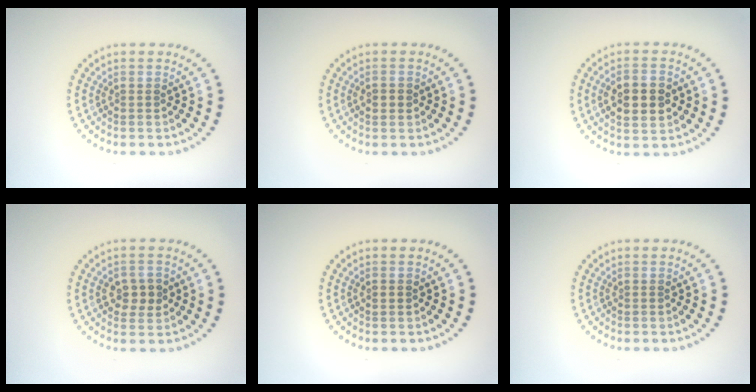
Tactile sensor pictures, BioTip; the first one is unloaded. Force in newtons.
{"total": 1.6, "press": 1.6, "slide": 0.1}
{"total": 5.1, "press": 5.1, "slide": 0.2}
{"total": 2.4, "press": 2.4, "slide": 0.3}
{"total": 0.7, "press": 0.7, "slide": 0.1}
{"total": 0.0}